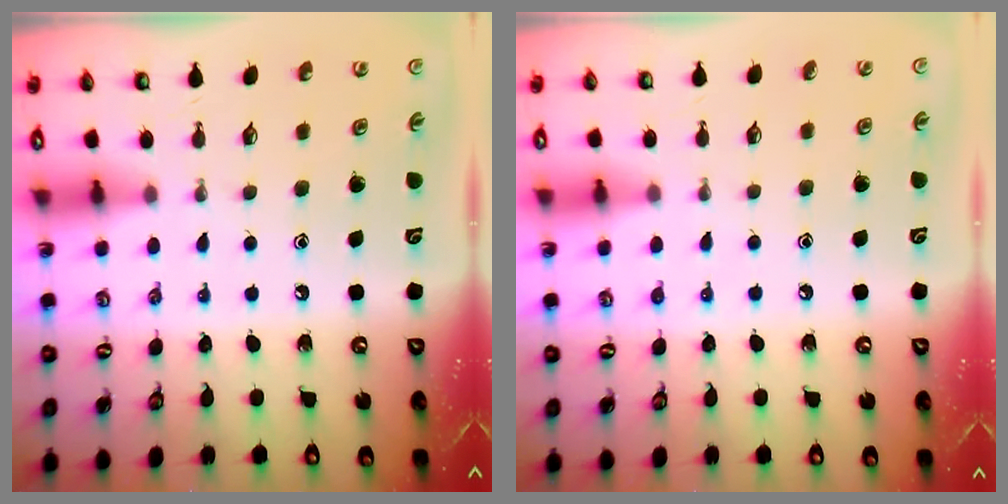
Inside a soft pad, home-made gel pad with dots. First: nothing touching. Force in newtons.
{"total": 4.0, "press": 3.9, "slide": 0.6}